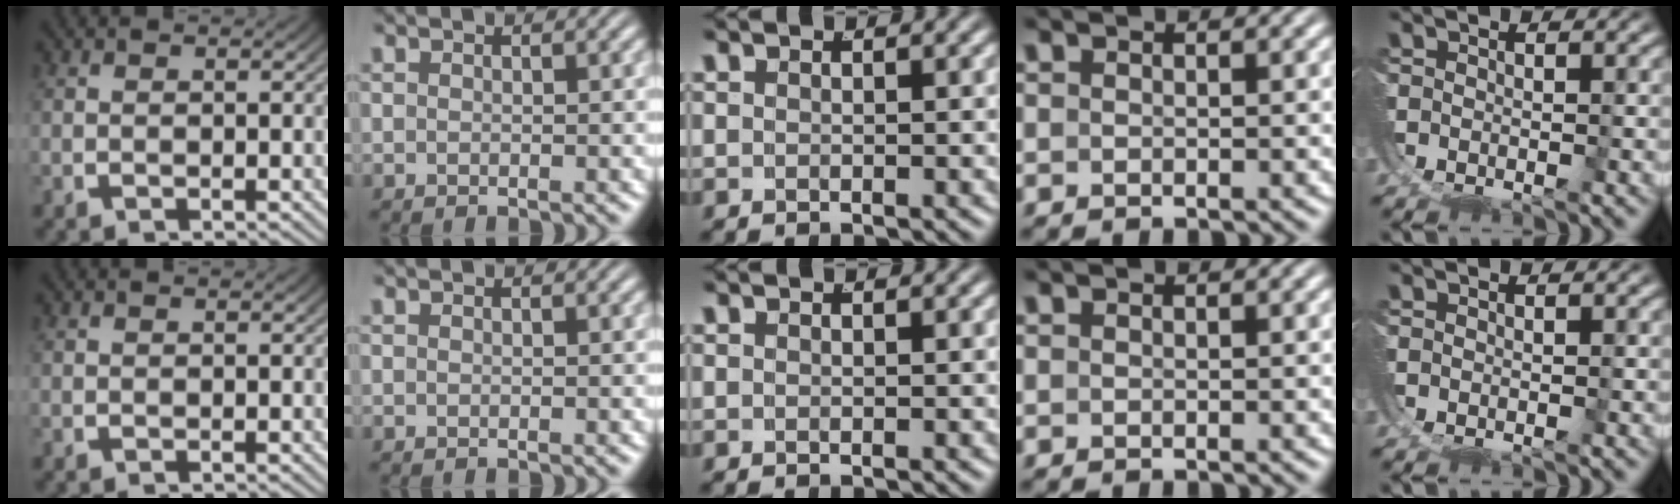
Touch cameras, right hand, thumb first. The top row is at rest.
{}